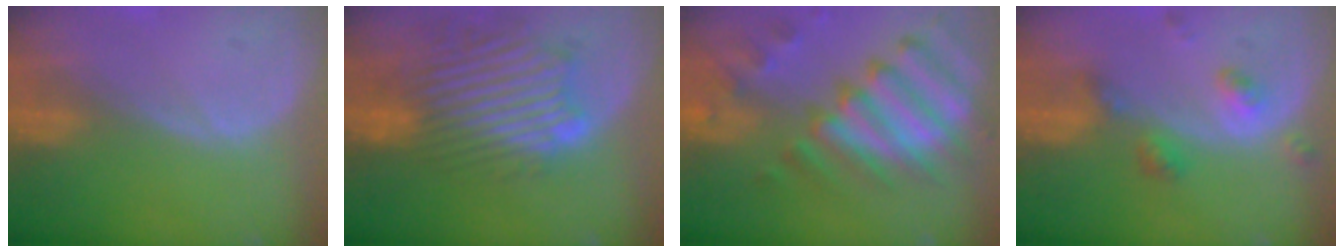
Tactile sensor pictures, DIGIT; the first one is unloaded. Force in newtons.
{"total": 11.5, "press": 10.5, "slide": 4.6}
{"total": 12.2, "press": 10.5, "slide": 6.1}
{"total": 5.1, "press": 4.4, "slide": 2.5}